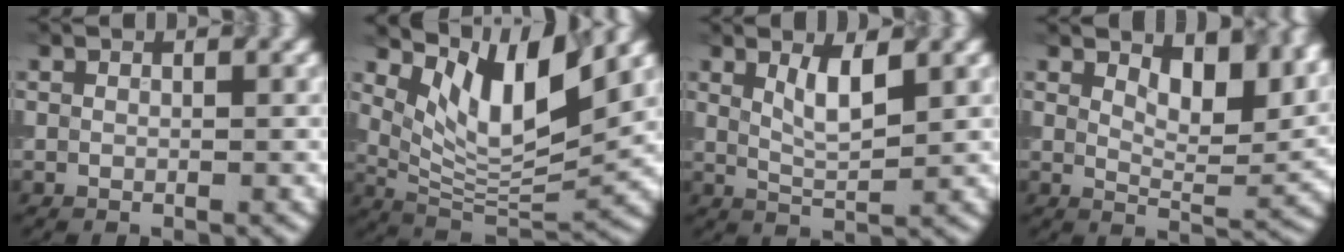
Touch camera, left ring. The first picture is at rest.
{"total": 8.2, "force": [4.5, 2.8, 6.4], "torque": [-0.112, -0.012, 0.084]}
{"total": 2.9, "force": [1.4, 0.8, 2.4], "torque": [-0.045, -0.006, 0.028]}
{"total": 6.3, "force": [3.4, 2.7, 4.5], "torque": [-0.069, -0.008, 0.052]}